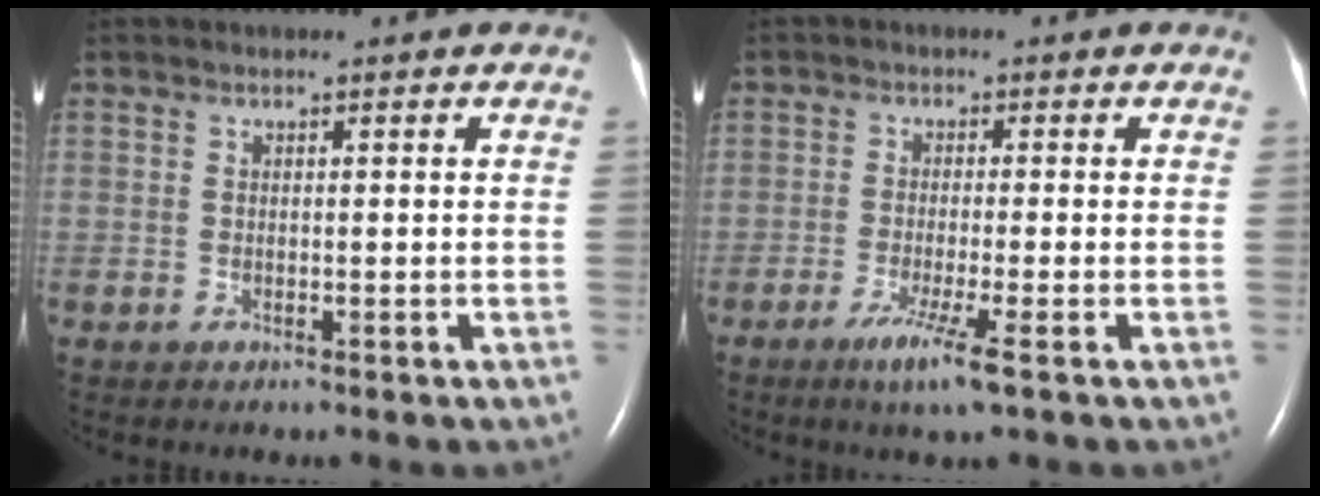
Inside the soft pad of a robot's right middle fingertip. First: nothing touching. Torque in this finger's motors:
{"motor_torque": [0.85, -0.54, 0.28, 0.05]}